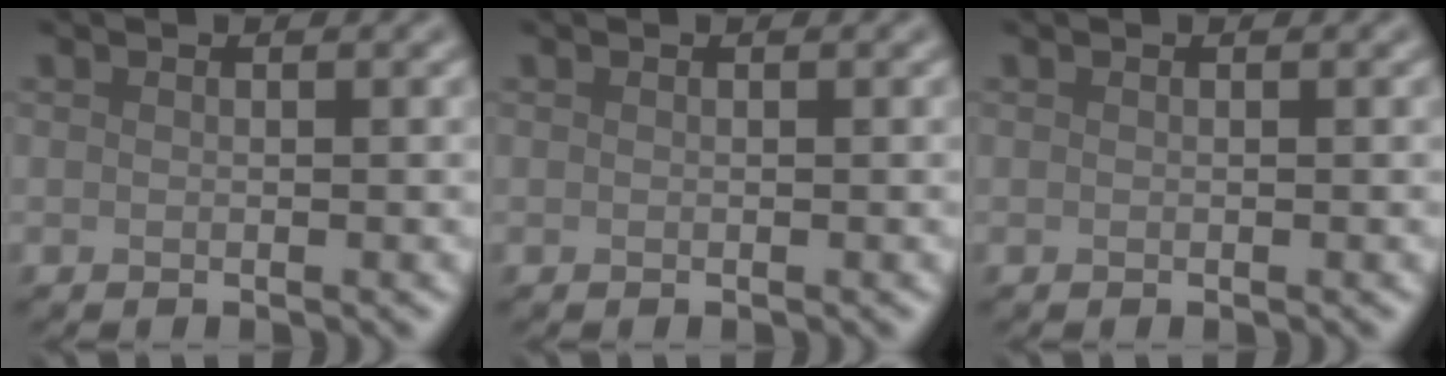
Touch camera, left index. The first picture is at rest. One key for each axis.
{"total": 0.0}
{"total": 0.0}